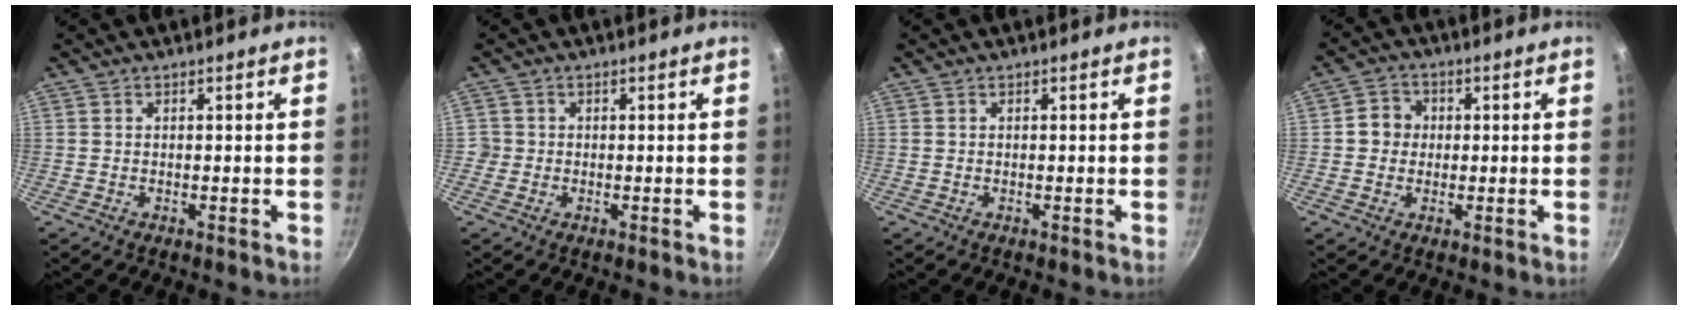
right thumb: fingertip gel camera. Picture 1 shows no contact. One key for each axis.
{"total": 1.7, "fx": -0.2, "fy": 1.7, "fz": 0.0, "tx": 0.011, "ty": 0.007, "tz": -0.005}
{"total": 0.0}
{"total": 4.8, "fx": 0.2, "fy": 4.5, "fz": 1.9, "tx": -0.011, "ty": 0.010, "tz": -0.003}